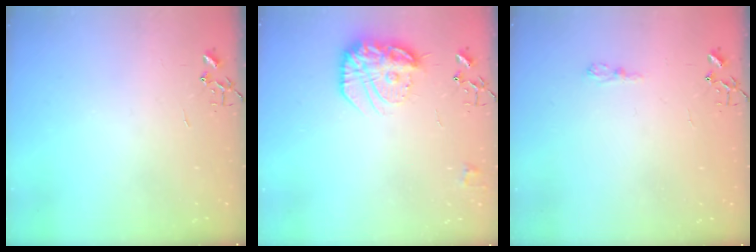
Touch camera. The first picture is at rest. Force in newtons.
{"total": 17.4, "press": 17.3, "slide": 1.2}
{"total": 6.0, "press": 6.0, "slide": 0.7}